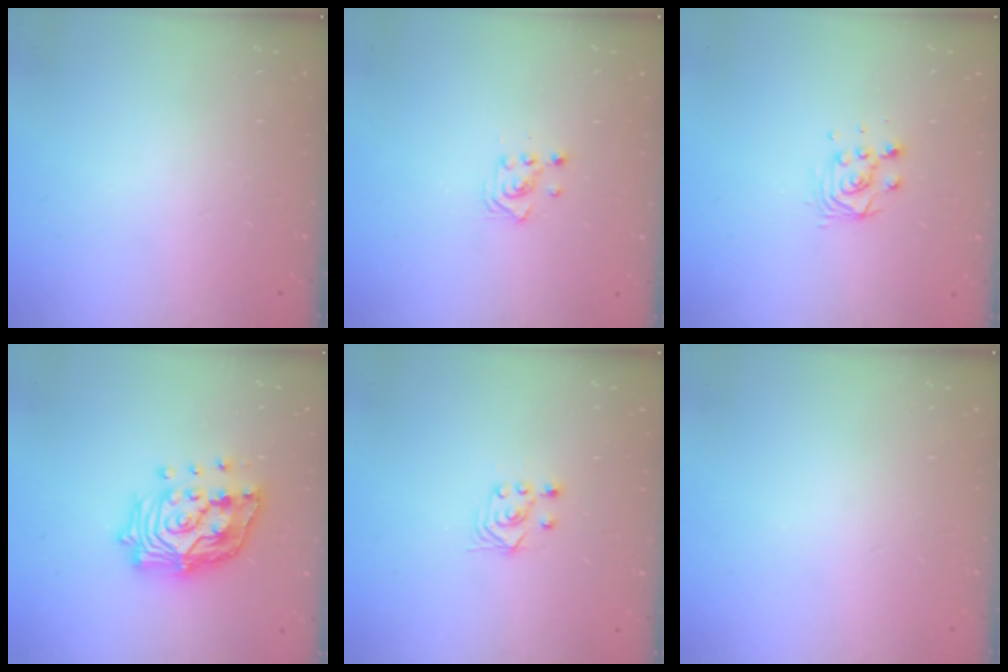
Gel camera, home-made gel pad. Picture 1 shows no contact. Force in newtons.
{"total": 3.1, "press": 3.1, "slide": 0.2}
{"total": 4.7, "press": 4.7, "slide": 0.4}
{"total": 16.9, "press": 16.7, "slide": 2.3}
{"total": 2.8, "press": 2.4, "slide": 1.4}
{"total": 0.0}